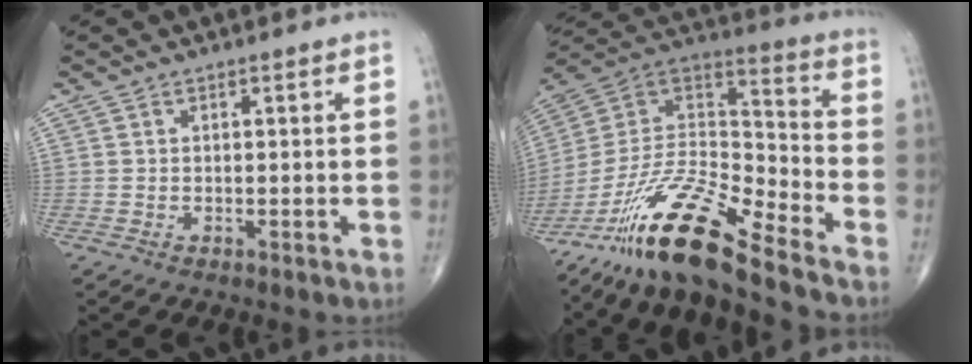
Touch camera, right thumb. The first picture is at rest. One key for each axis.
{"total": 19.3, "fx": -14.9, "fy": 3.0, "fz": 11.9, "tx": -0.223, "ty": 0.075, "tz": -0.281}